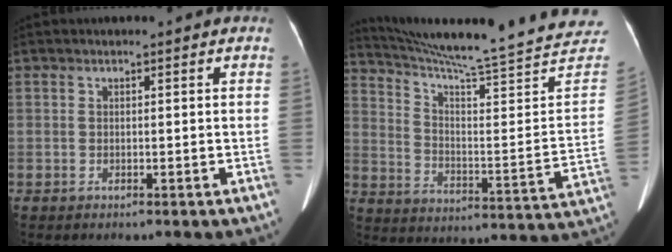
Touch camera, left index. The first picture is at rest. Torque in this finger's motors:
{"motor_torque": [-0.86, -1.29, -0.04, 0.03]}